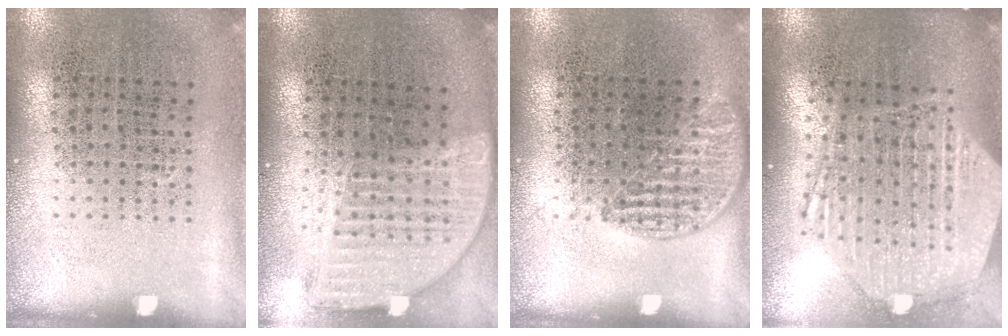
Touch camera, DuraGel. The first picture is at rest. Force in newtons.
{"total": 1.8, "press": 1.5, "slide": 1.0}
{"total": 1.0, "press": 0.8, "slide": 0.5}
{"total": 2.8, "press": 2.2, "slide": 1.7}